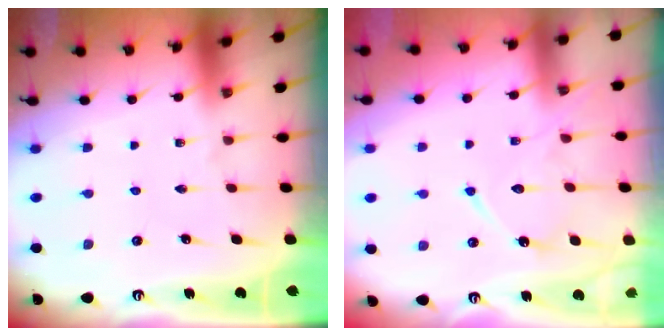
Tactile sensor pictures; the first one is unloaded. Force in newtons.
{"total": 12.1, "press": 12.1, "slide": 0.5}